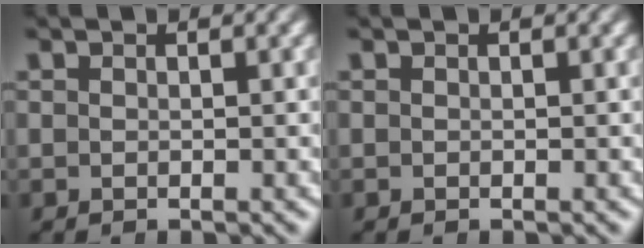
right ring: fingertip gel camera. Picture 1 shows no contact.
{"total": 0.0}